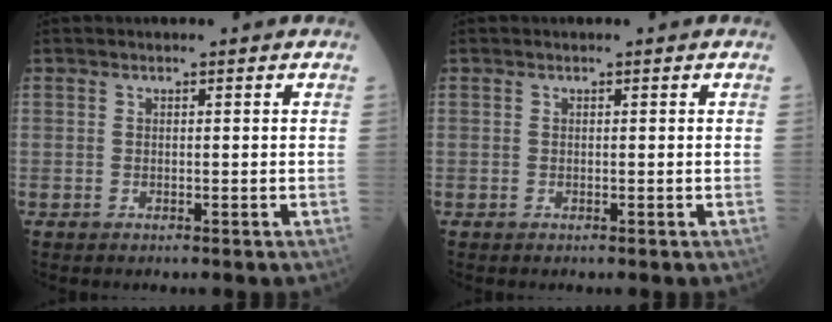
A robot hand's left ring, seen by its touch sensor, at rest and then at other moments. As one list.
[{"total": 0.0}]